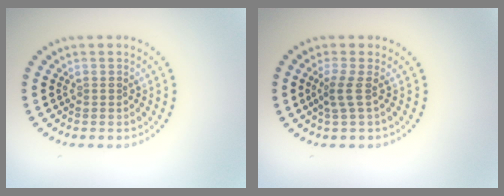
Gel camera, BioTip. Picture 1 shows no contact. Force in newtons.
{"total": 1.9, "press": 1.2, "slide": 1.4}